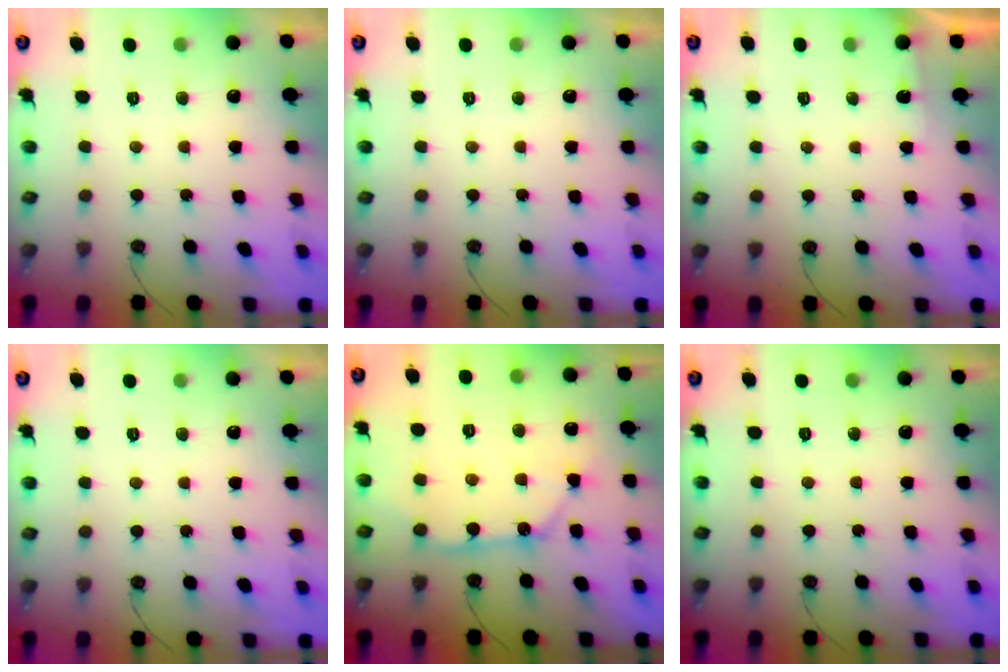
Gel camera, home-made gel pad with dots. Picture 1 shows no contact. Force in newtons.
{"total": 0.0}
{"total": 2.1, "press": 2.1, "slide": 0.2}
{"total": 0.0}
{"total": 11.3, "press": 11.2, "slide": 1.0}
{"total": 0.0}